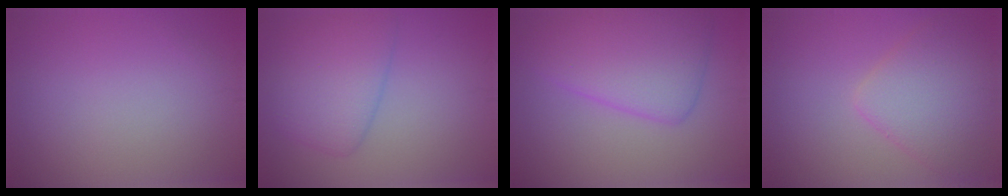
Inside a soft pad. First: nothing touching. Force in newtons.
{"total": 4.9, "press": 4.9, "slide": 0.1}
{"total": 6.1, "press": 6.1, "slide": 0.2}
{"total": 5.2, "press": 5.2, "slide": 0.2}